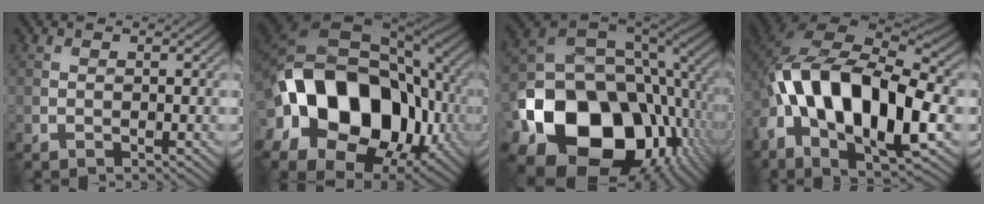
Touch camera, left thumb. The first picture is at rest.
{"total": 20.0, "force": [-3.1, 14.3, 13.6], "torque": [-0.273, -0.034, -0.022]}
{"total": 20.6, "force": [-6.3, 15.2, 12.3], "torque": [-0.263, -0.051, -0.082]}
{"total": 17.4, "force": [-3.3, 9.0, 14.5], "torque": [-0.283, -0.003, -0.058]}